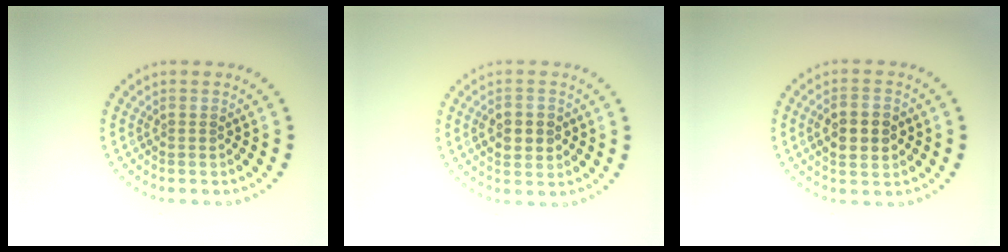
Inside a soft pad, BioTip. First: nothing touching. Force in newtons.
{"total": 2.8, "press": 2.8, "slide": 0.4}
{"total": 4.4, "press": 4.4, "slide": 0.2}